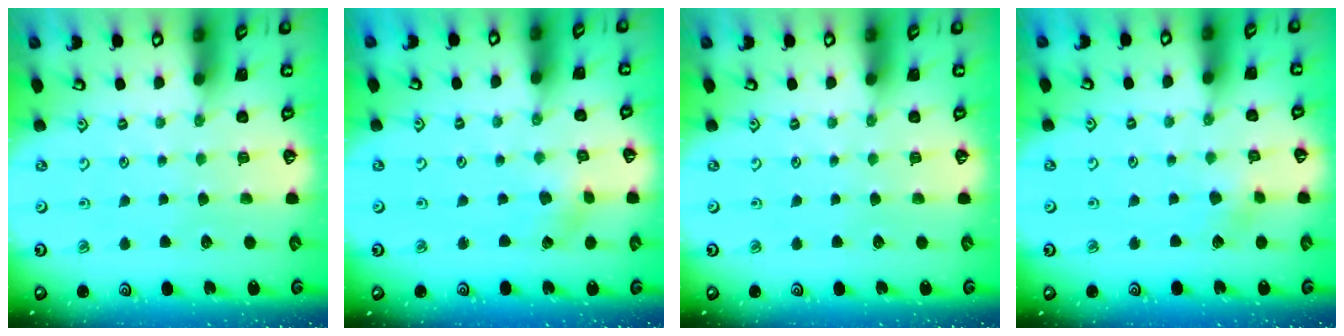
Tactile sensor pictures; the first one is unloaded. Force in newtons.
{"total": 1.3, "press": 1.3, "slide": 0.1}
{"total": 0.0}
{"total": 2.9, "press": 2.8, "slide": 0.8}